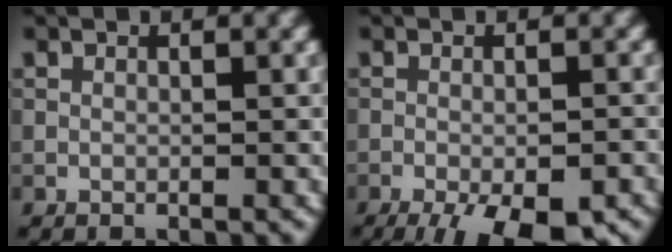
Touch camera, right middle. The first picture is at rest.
{"total": 8.6, "force": [-5.7, 2.6, 5.9], "torque": [-0.090, -0.032, -0.078]}